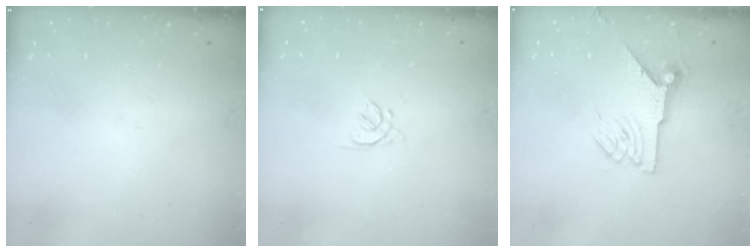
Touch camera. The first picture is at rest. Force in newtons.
{"total": 2.8, "press": 2.8, "slide": 0.7}
{"total": 7.5, "press": 7.5, "slide": 0.4}